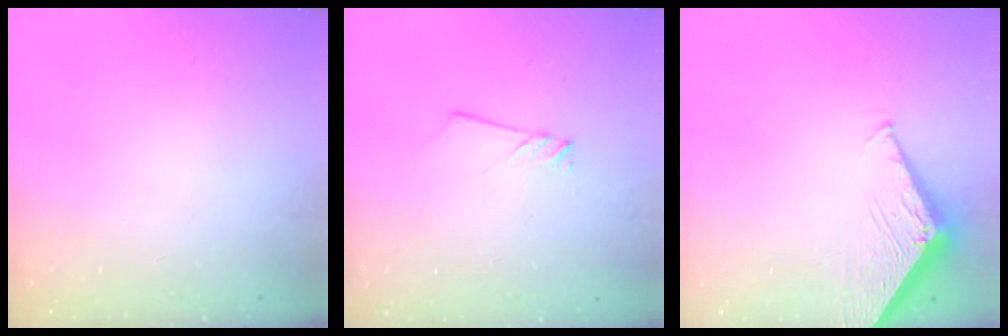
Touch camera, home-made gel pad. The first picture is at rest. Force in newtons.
{"total": 2.6, "press": 2.5, "slide": 0.2}
{"total": 6.5, "press": 6.4, "slide": 0.6}